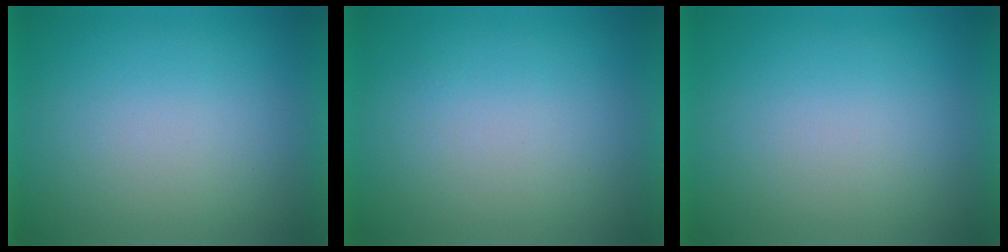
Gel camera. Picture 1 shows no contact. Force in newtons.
{"total": 0.0}
{"total": 0.0}